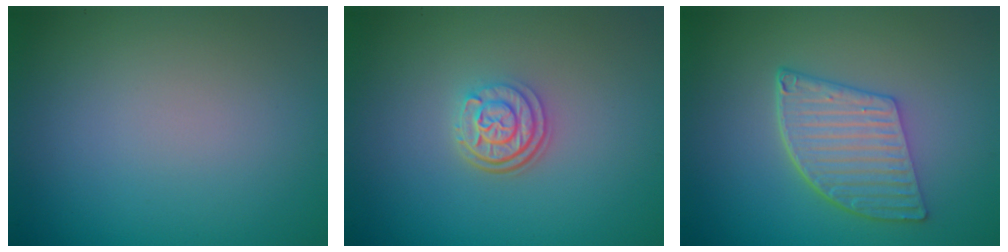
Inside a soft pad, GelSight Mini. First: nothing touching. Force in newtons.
{"total": 3.1, "press": 2.5, "slide": 1.8}
{"total": 5.5, "press": 4.1, "slide": 3.7}